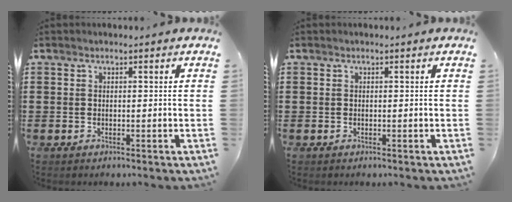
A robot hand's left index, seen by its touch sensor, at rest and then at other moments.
{"total": 0.0}